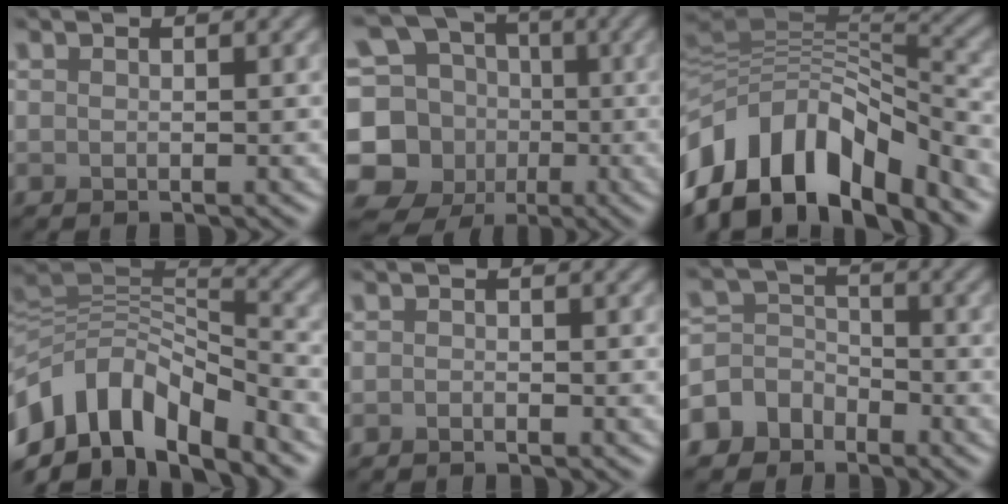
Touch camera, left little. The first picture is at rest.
{"total": 13.4, "force": [-1.3, 12.4, 5.1], "torque": [-0.137, -0.004, -0.041]}
{"total": 13.9, "force": [-6.5, 8.0, 9.3], "torque": [-0.188, 0.021, -0.123]}
{"total": 11.6, "force": [-5.7, 6.4, 7.8], "torque": [-0.149, 0.021, -0.123]}
{"total": 0.5, "force": [-0.5, 0.1, 0.1], "torque": [-0.001, 0.000, -0.011]}
{"total": 5.5, "force": [-3.8, 4.0, 0.5], "torque": [0.009, 0.006, -0.087]}